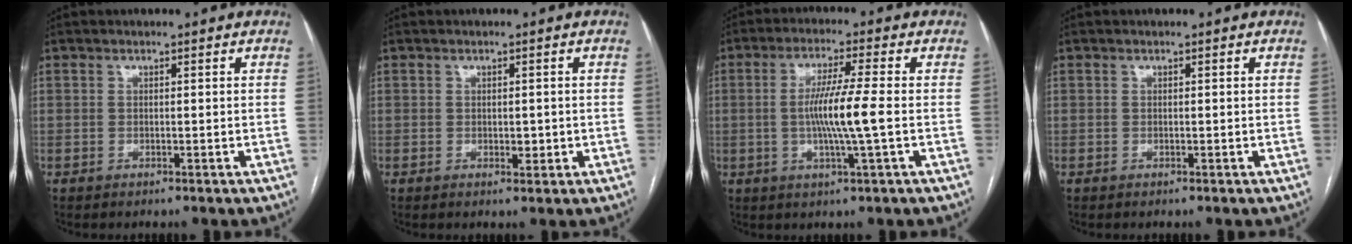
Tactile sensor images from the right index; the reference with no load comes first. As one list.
[{"total": 1.5, "force": [-0.2, 0.9, 1.2], "torque": [-0.015, -0.001, 0.001]}, {"total": 7.9, "force": [-0.7, -0.7, 7.8], "torque": [-0.149, -0.006, -0.013]}, {"total": 0.0}]